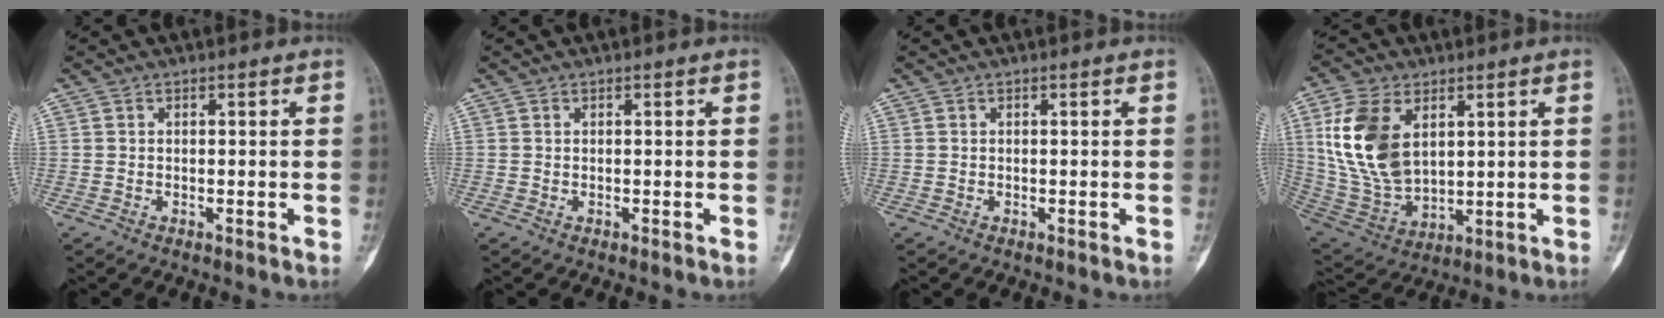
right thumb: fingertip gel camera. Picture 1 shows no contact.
{"total": 0.0}
{"total": 0.0}
{"total": 16.0, "force": [4.7, 9.9, 11.7], "torque": [-0.221, -0.017, 0.105]}